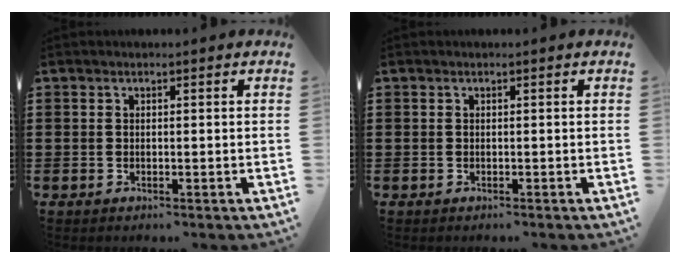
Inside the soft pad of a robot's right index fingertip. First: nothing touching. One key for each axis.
{"total": 0.0}